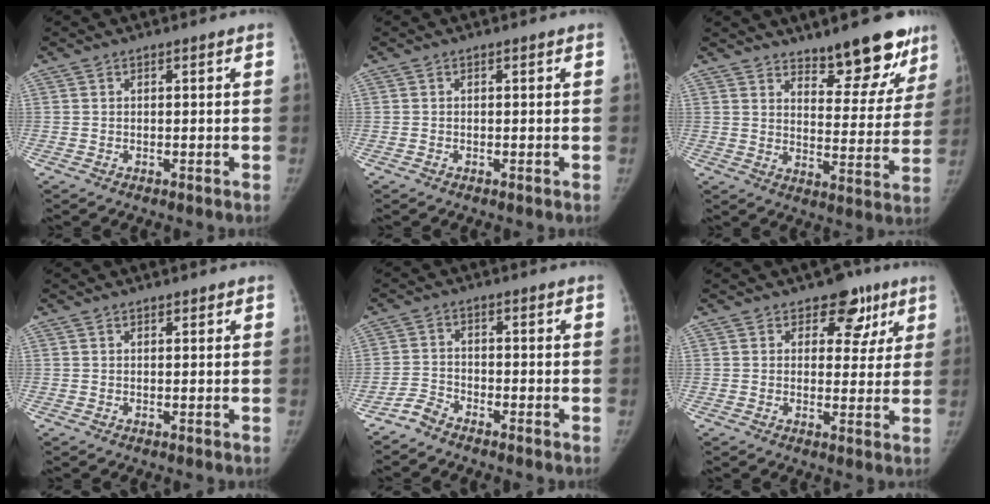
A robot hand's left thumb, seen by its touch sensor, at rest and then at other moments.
{"total": 0.0}
{"total": 14.8, "force": [11.0, 5.0, 8.6], "torque": [-0.056, -0.087, 0.155]}
{"total": 1.0, "force": [0.8, 0.5, 0.4], "torque": [0.001, -0.004, 0.009]}
{"total": 2.8, "force": [-2.7, 0.6, 0.4], "torque": [-0.007, 0.002, -0.059]}
{"total": 7.6, "force": [4.3, 5.1, 3.5], "torque": [0.004, -0.012, 0.054]}